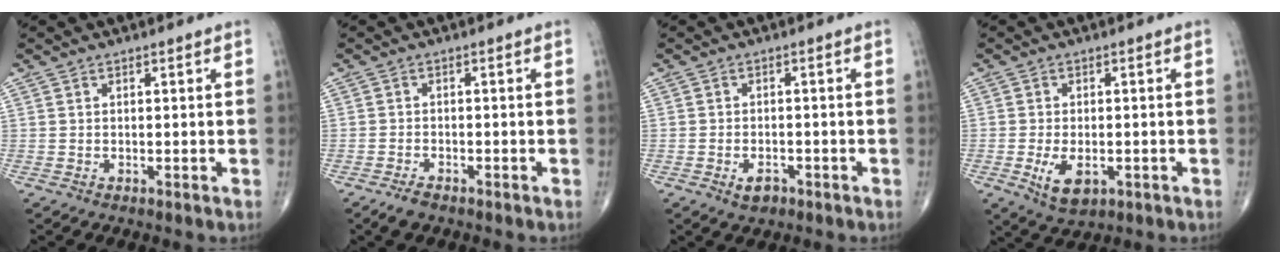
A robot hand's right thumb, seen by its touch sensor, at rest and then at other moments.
{"total": 2.5, "force": [-1.9, 1.0, 1.2], "torque": [-0.026, 0.004, -0.033]}
{"total": 2.9, "force": [-1.6, 1.8, 1.7], "torque": [-0.022, 0.006, -0.022]}
{"total": 6.1, "force": [-1.9, 3.4, 4.7], "torque": [-0.077, -0.004, -0.022]}